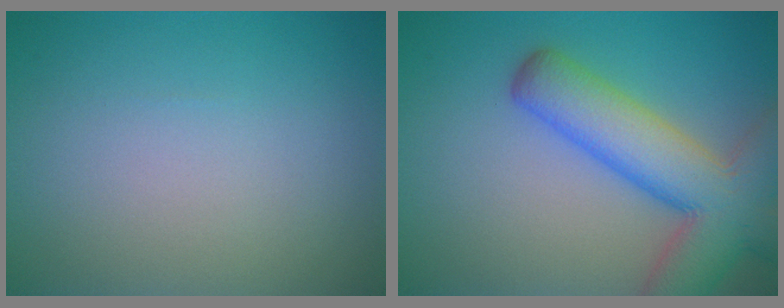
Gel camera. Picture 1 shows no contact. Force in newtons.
{"total": 9.2, "press": 9.2, "slide": 0.4}